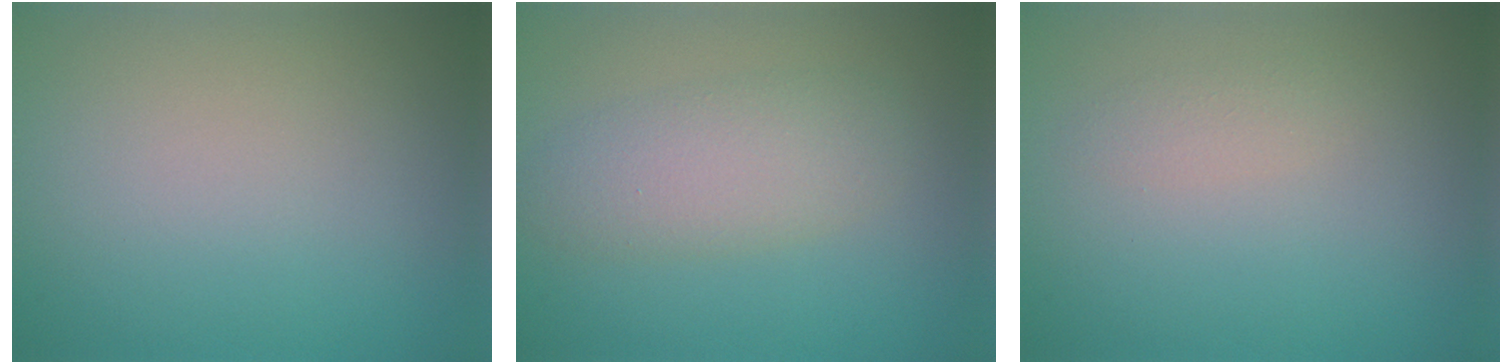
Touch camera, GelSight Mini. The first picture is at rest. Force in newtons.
{"total": 4.0, "press": 4.0, "slide": 0.3}
{"total": 1.1, "press": 1.1, "slide": 0.0}